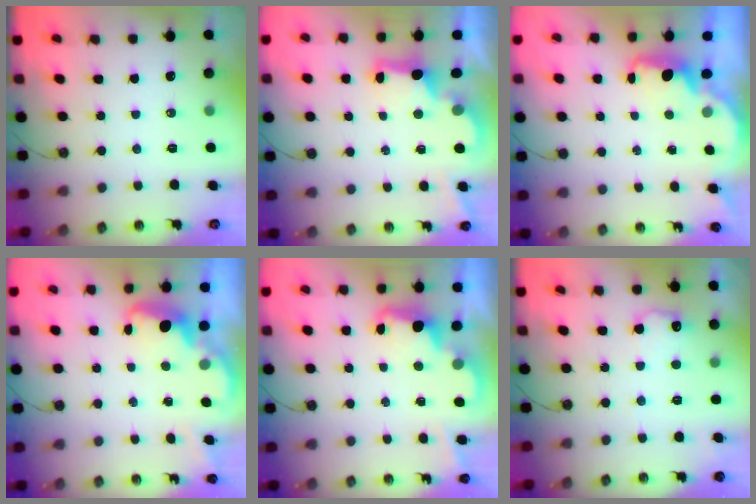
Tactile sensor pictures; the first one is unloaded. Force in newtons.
{"total": 2.7, "press": 2.6, "slide": 0.9}
{"total": 1.7, "press": 1.5, "slide": 0.7}
{"total": 2.7, "press": 2.6, "slide": 0.8}
{"total": 2.4, "press": 2.3, "slide": 0.5}
{"total": 9.0, "press": 9.0, "slide": 0.6}